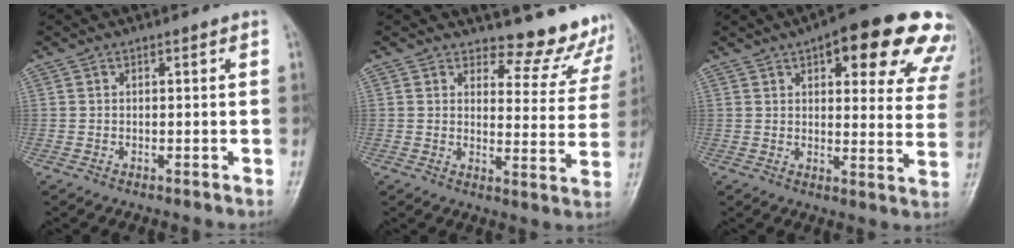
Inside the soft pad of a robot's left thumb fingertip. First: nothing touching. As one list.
[{"total": 10.1, "force": [9.6, 3.0, 0.8], "torque": [0.027, -0.103, 0.102]}, {"total": 22.5, "force": [12.9, 8.0, 16.6], "torque": [-0.168, -0.025, 0.145]}]